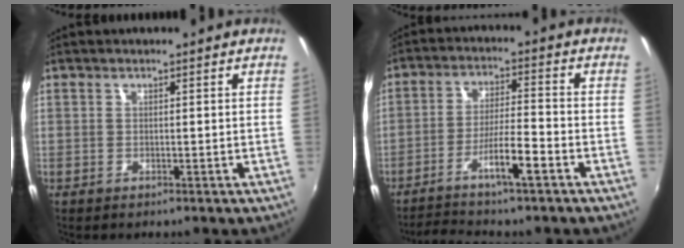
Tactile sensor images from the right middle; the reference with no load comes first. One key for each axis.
{"total": 7.8, "fx": -5.4, "fy": 0.0, "fz": 5.6, "tx": -0.120, "ty": 0.001, "tz": -0.094}